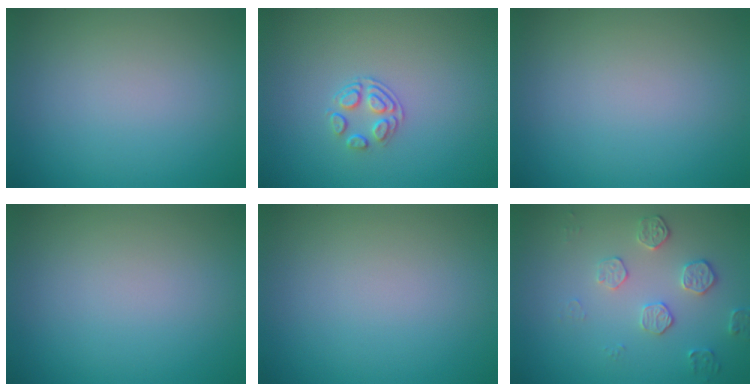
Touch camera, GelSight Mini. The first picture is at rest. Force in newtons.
{"total": 1.8, "press": 1.2, "slide": 1.4}
{"total": 0.0}
{"total": 0.0}
{"total": 0.0}
{"total": 2.1, "press": 1.5, "slide": 1.4}